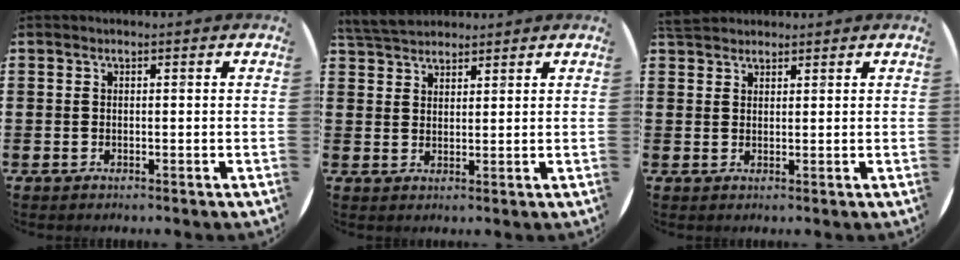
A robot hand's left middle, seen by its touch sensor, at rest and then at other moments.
{"total": 4.4, "force": [4.2, 1.2, 0.9], "torque": [-0.026, -0.003, 0.080]}
{"total": 2.6, "force": [2.4, 0.9, 0.4], "torque": [-0.005, 0.001, 0.044]}